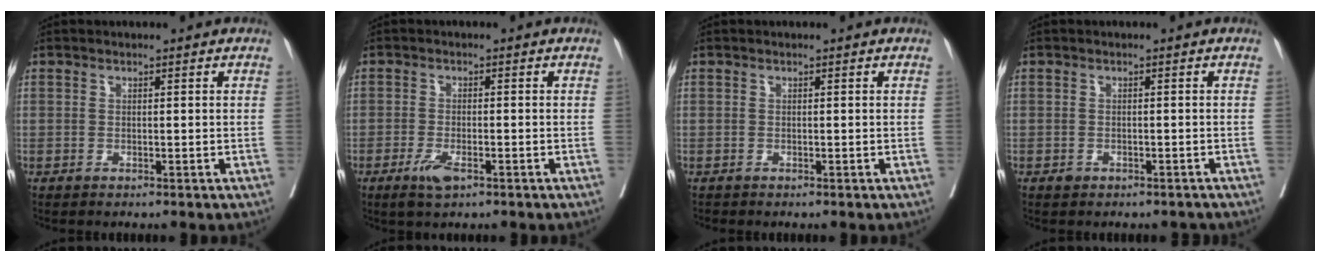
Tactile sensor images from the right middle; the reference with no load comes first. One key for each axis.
{"total": 3.5, "fx": -1.9, "fy": 1.0, "fz": 2.7, "tx": -0.054, "ty": -0.003, "tz": -0.033}
{"total": 0.0}
{"total": 1.8, "fx": -1.4, "fy": 1.1, "fz": 0.5, "tx": -0.003, "ty": 0.003, "tz": -0.016}